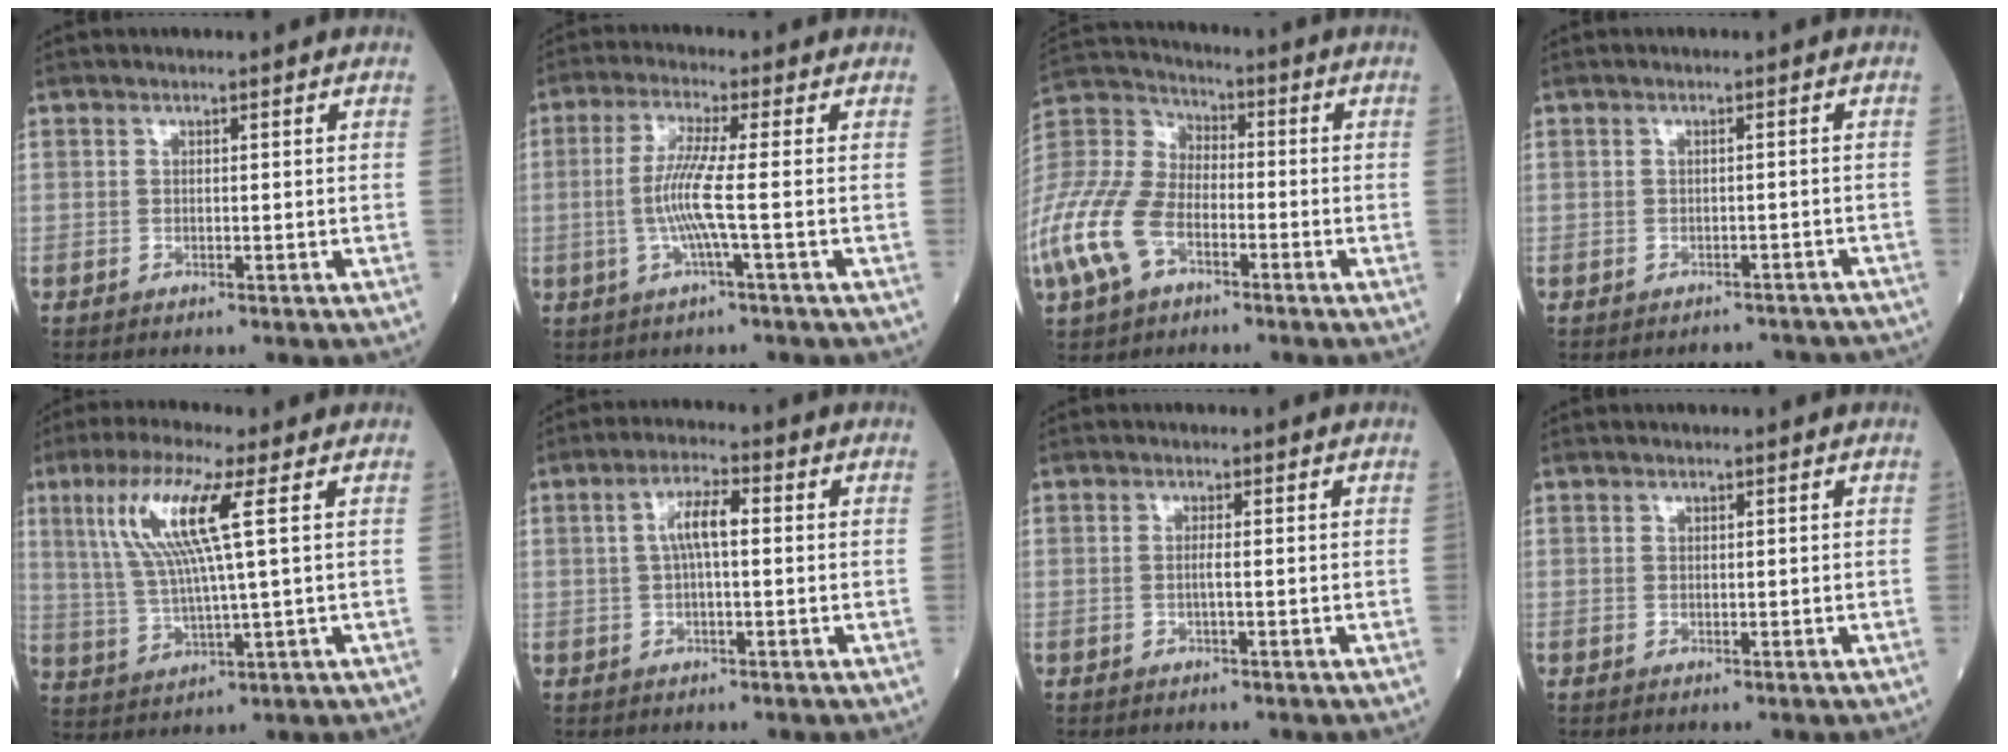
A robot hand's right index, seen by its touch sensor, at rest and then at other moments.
{"total": 6.3, "force": [-0.9, -0.9, 6.2], "torque": [-0.133, -0.002, -0.022]}
{"total": 18.2, "force": [-7.9, 10.7, 12.4], "torque": [-0.328, 0.005, -0.154]}
{"total": 5.8, "force": [-5.3, 2.1, 0.8], "torque": [-0.001, 0.002, -0.053]}
{"total": 10.8, "force": [3.8, 0.0, 10.2], "torque": [-0.220, 0.009, 0.073]}
{"total": 4.5, "force": [0.4, 1.0, 4.4], "torque": [-0.083, 0.013, 0.004]}
{"total": 1.1, "force": [-0.2, -0.3, 1.0], "torque": [-0.021, -0.001, -0.005]}
{"total": 0.0}